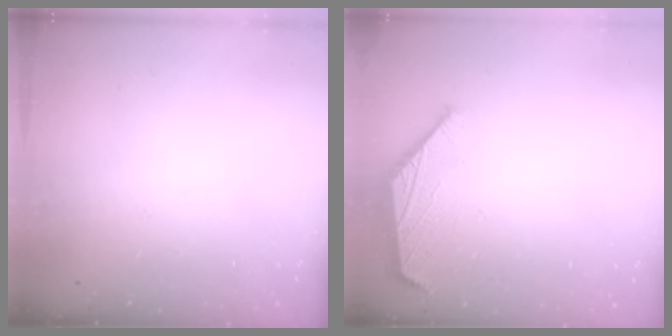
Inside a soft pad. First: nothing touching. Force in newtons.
{"total": 0.0}